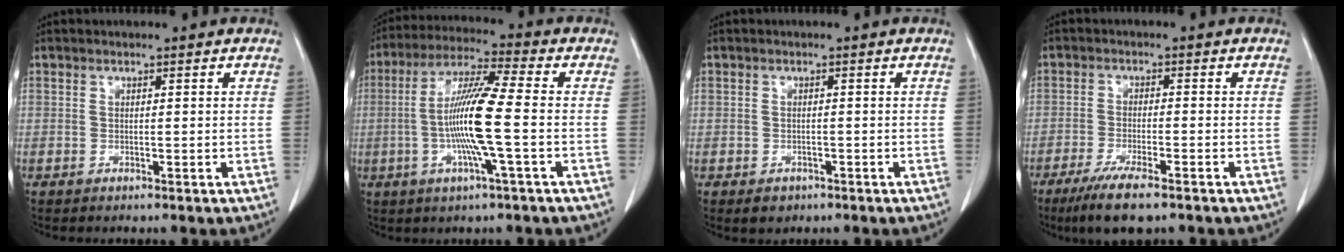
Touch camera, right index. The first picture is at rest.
{"total": 12.1, "force": [-1.7, -0.3, 11.9], "torque": [-0.233, 0.000, -0.040]}
{"total": 2.0, "force": [-1.1, 1.6, 0.5], "torque": [-0.007, 0.003, -0.009]}
{"total": 7.9, "force": [-5.6, 1.0, 5.6], "torque": [-0.097, -0.019, -0.087]}